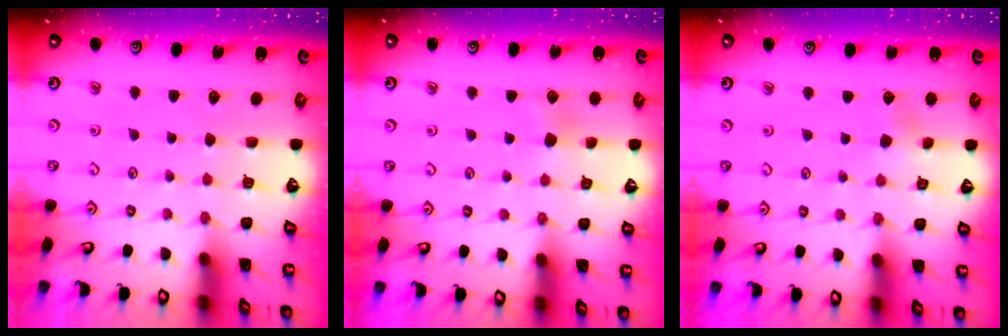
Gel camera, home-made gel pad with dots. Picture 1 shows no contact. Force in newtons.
{"total": 3.9, "press": 3.7, "slide": 1.0}
{"total": 3.6, "press": 3.6, "slide": 0.3}